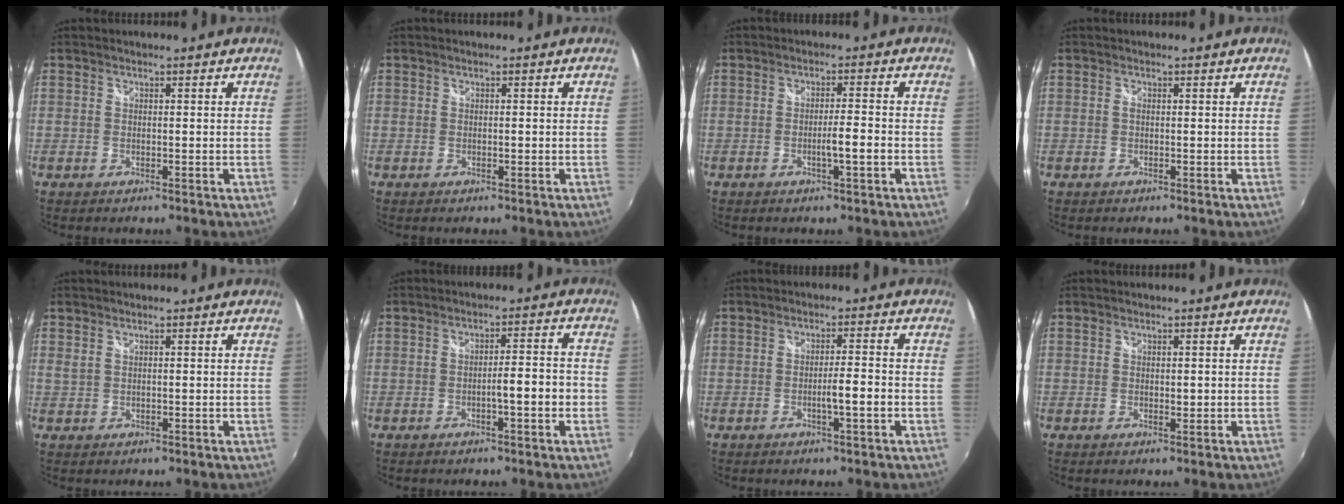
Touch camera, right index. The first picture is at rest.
{"total": 0.0}
{"total": 3.5, "force": [-1.4, -0.2, 3.2], "torque": [-0.055, -0.002, -0.022]}
{"total": 0.0}
{"total": 0.9, "force": [0.5, 0.3, 0.7], "torque": [-0.014, 0.000, 0.011]}
{"total": 4.5, "force": [-1.7, 0.4, 4.2], "torque": [-0.068, 0.004, -0.022]}
{"total": 3.6, "force": [-1.4, -0.2, 3.3], "torque": [-0.057, -0.002, -0.022]}
{"total": 0.8, "force": [0.1, 0.5, 0.6], "torque": [-0.009, -0.001, 0.002]}